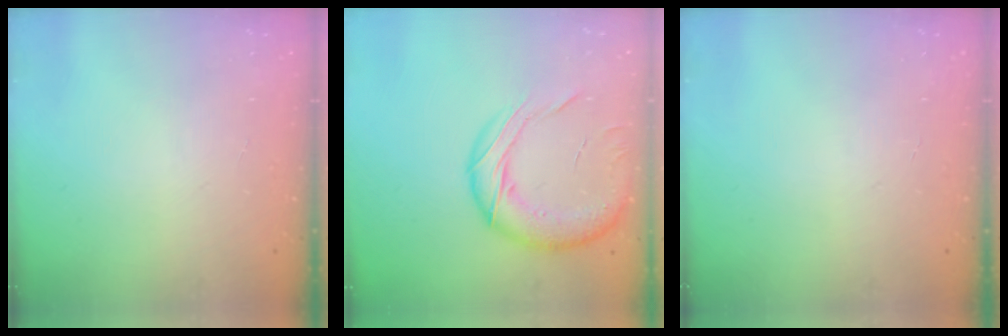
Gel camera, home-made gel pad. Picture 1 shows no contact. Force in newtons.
{"total": 18.0, "press": 17.7, "slide": 3.4}
{"total": 0.0}